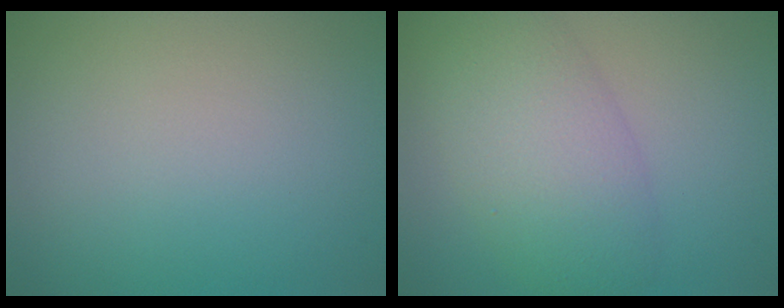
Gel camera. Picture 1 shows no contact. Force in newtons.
{"total": 6.1, "press": 6.1, "slide": 0.2}